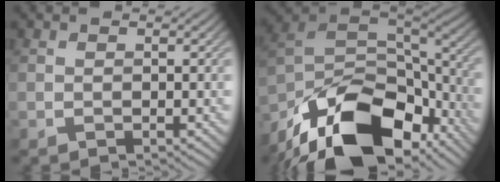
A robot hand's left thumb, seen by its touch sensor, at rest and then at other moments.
{"total": 18.2, "force": [-11.0, 8.9, 11.5], "torque": [-0.254, -0.039, -0.177]}